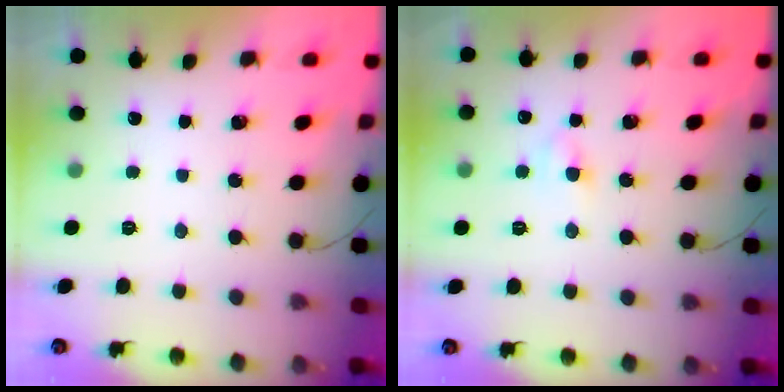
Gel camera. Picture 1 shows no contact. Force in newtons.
{"total": 4.0, "press": 3.8, "slide": 1.2}